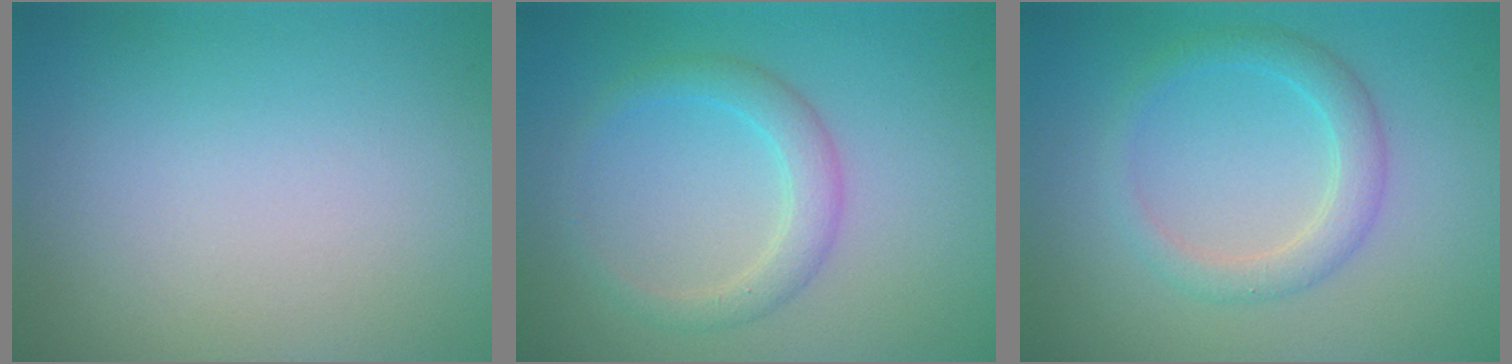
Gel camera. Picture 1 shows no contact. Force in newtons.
{"total": 2.6, "press": 2.6, "slide": 0.1}
{"total": 2.7, "press": 2.7, "slide": 0.1}